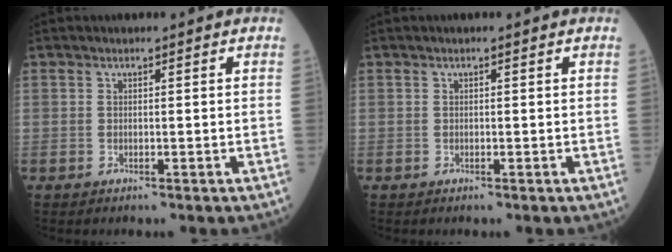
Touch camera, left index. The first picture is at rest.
{"total": 0.0}